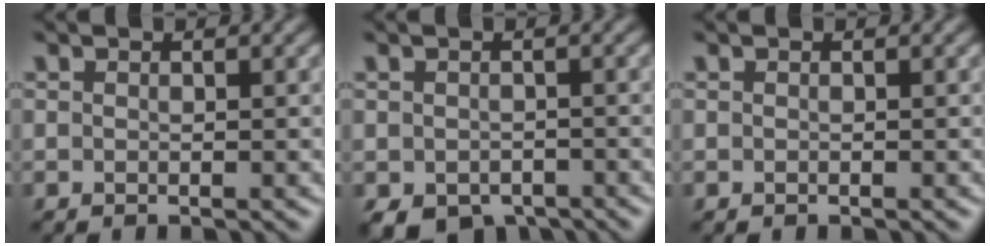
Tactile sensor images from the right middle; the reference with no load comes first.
{"total": 3.6, "force": [-2.5, 2.1, 1.4], "torque": [-0.020, -0.012, -0.039]}
{"total": 0.0}